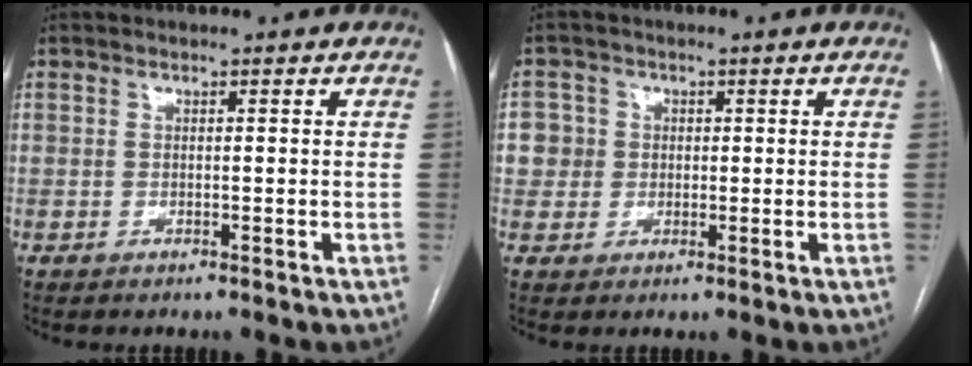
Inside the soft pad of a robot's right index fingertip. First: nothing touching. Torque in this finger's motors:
{"motor_torque": [-0.02, 0.12, 0.02, 0.00]}